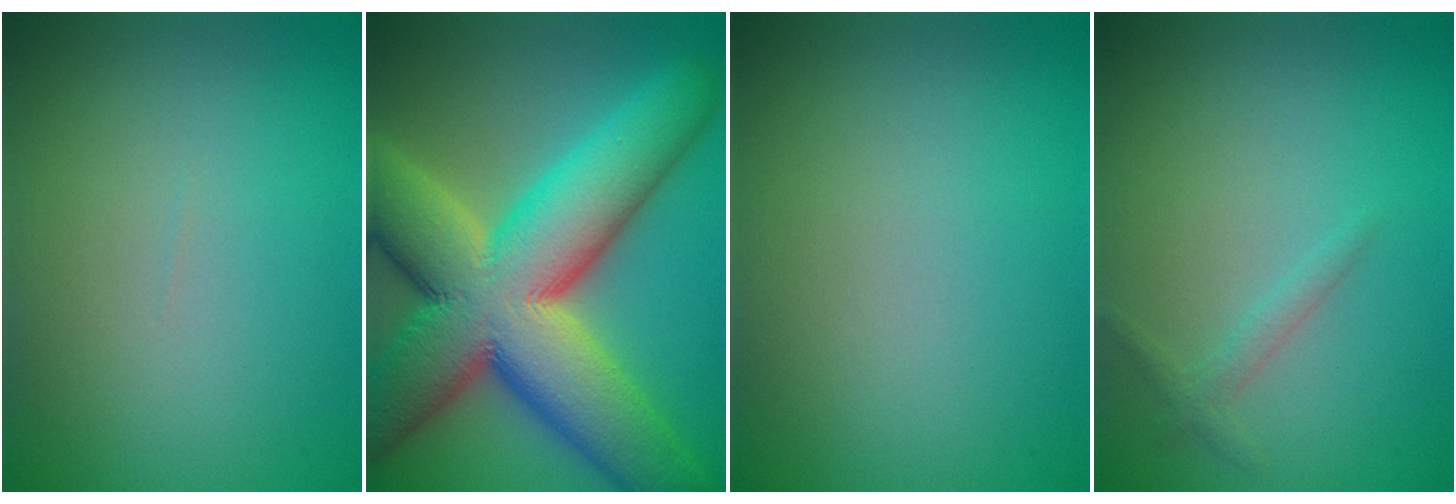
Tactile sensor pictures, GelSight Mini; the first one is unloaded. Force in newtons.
{"total": 18.1, "press": 18.1, "slide": 0.9}
{"total": 0.0}
{"total": 1.1, "press": 1.1, "slide": 0.0}